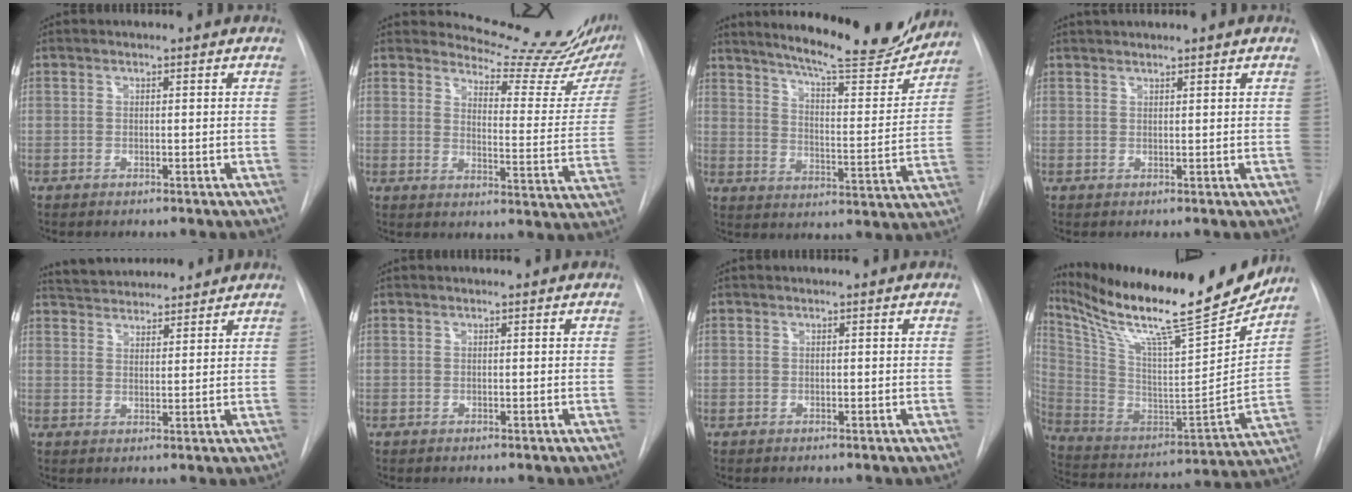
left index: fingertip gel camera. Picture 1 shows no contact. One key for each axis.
{"total": 15.4, "fx": 15.1, "fy": 0.9, "fz": 3.0, "tx": -0.034, "ty": -0.103, "tz": 0.170}
{"total": 19.9, "fx": 18.1, "fy": 2.0, "fz": 8.2, "tx": -0.123, "ty": -0.046, "tz": 0.242}
{"total": 3.4, "fx": 3.1, "fy": -0.3, "fz": 1.4, "tx": -0.015, "ty": 0.028, "tz": 0.050}
{"total": 9.1, "fx": 8.6, "fy": 1.7, "fz": 2.1, "tx": -0.038, "ty": 0.026, "tz": 0.135}
{"total": 0.0}
{"total": 0.0}
{"total": 27.6, "fx": 23.2, "fy": 2.4, "fz": 14.7, "tx": -0.270, "ty": -0.051, "tz": 0.363}